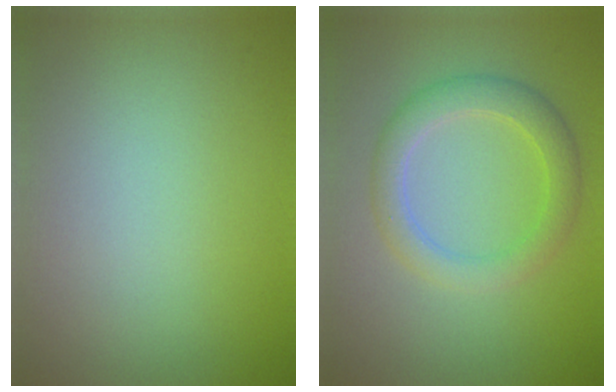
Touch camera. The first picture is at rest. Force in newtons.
{"total": 3.6, "press": 3.6, "slide": 0.0}